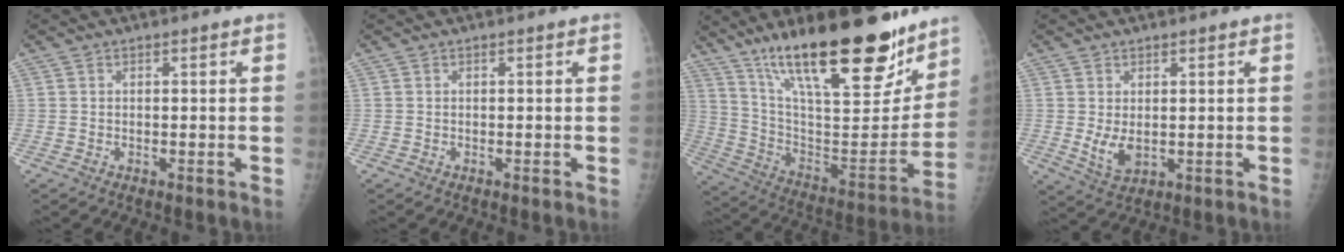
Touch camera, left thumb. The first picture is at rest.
{"total": 0.0}
{"total": 31.4, "force": [20.8, 9.2, 21.6], "torque": [-0.313, -0.071, 0.344]}
{"total": 4.3, "force": [0.4, 2.6, 3.3], "torque": [-0.056, -0.014, 0.018]}